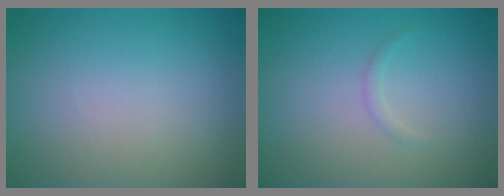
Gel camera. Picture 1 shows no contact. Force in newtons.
{"total": 0.6, "press": 0.6, "slide": 0.0}